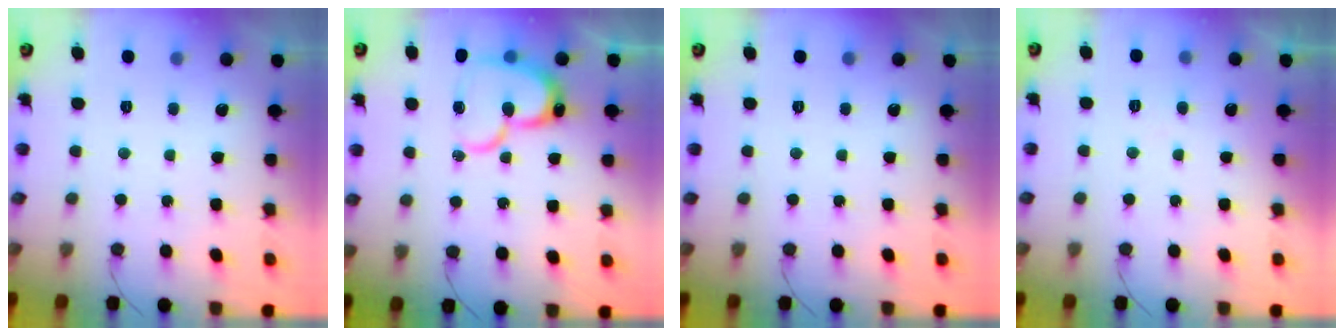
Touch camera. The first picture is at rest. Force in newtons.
{"total": 16.3, "press": 16.3, "slide": 1.2}
{"total": 0.0}
{"total": 2.3, "press": 2.3, "slide": 0.2}